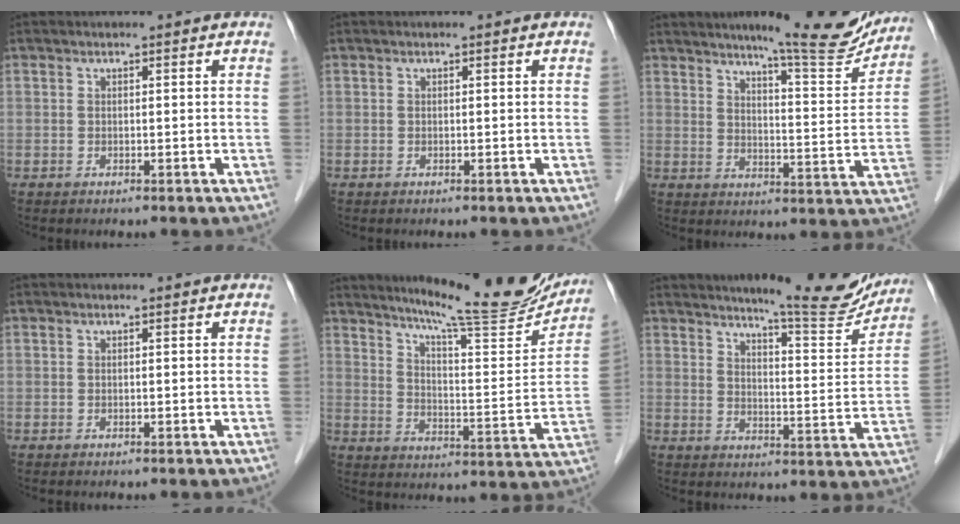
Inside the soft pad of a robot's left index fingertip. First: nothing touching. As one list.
[{"total": 0.0}, {"total": 14.3, "force": [12.7, 1.0, 6.6], "torque": [-0.082, -0.034, 0.158]}, {"total": 0.0}, {"total": 19.1, "force": [17.1, 1.1, 8.3], "torque": [-0.126, -0.055, 0.229]}, {"total": 13.9, "force": [12.9, 0.8, 5.0], "torque": [-0.064, -0.050, 0.158]}]